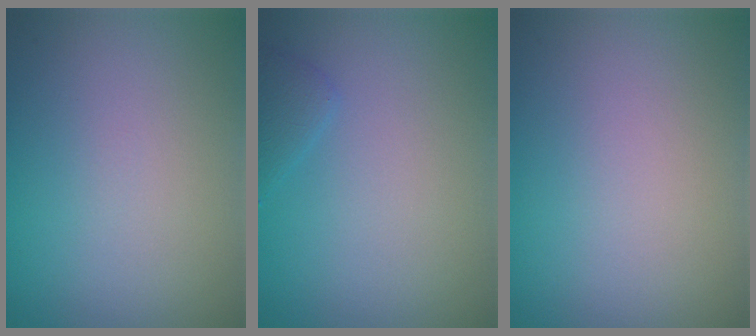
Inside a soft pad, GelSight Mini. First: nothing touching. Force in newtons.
{"total": 1.1, "press": 1.1, "slide": 0.1}
{"total": 0.0}